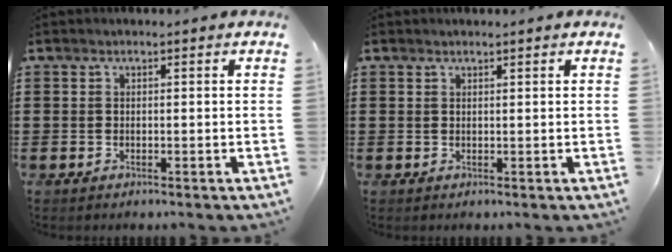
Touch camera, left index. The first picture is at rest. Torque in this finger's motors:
{"motor_torque": [-0.05, -0.01, -0.01, 0.01]}